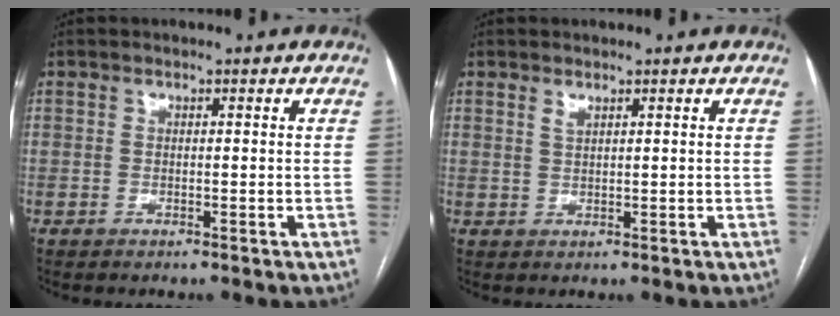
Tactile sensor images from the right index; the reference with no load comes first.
{"total": 1.0, "force": [0.8, 0.3, 0.6], "torque": [-0.014, -0.001, 0.018]}